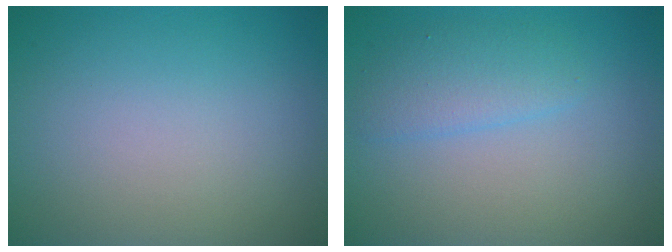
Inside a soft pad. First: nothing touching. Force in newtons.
{"total": 2.4, "press": 2.4, "slide": 0.1}